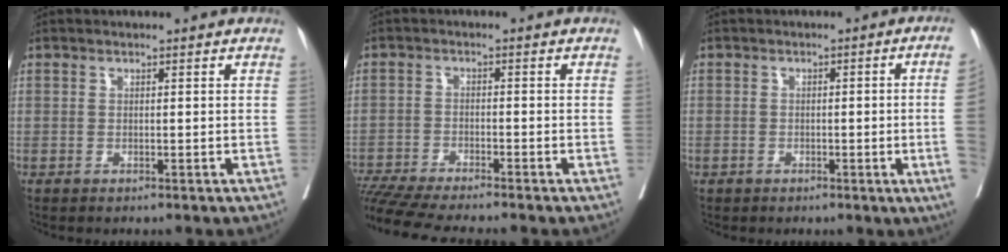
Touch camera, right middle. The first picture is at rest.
{"total": 12.1, "force": [-10.9, -0.3, 5.4], "torque": [-0.082, -0.017, -0.180]}
{"total": 5.6, "force": [-0.9, -0.8, 5.5], "torque": [-0.060, -0.001, -0.012]}